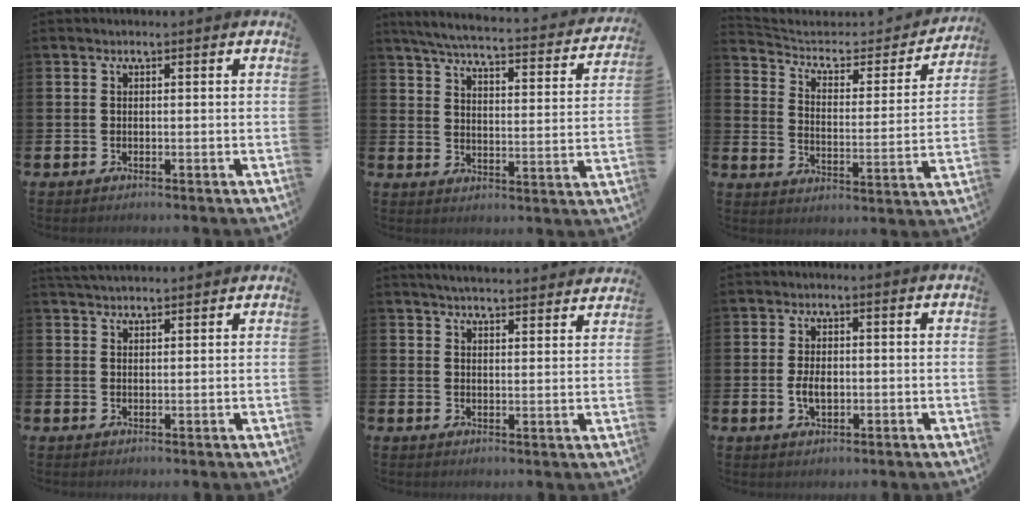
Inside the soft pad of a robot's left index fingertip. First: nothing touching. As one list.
[{"total": 5.2, "force": [4.8, 0.6, 1.9], "torque": [-0.062, -0.039, 0.077]}, {"total": 5.3, "force": [4.5, 2.5, 1.4], "torque": [-0.061, -0.035, 0.069]}, {"total": 3.0, "force": [3.0, 0.4, 0.4], "torque": [-0.004, -0.014, 0.053]}, {"total": 4.6, "force": [4.5, 0.0, 0.5], "torque": [-0.016, -0.030, 0.081]}, {"total": 3.1, "force": [-0.2, 1.8, 2.5], "torque": [-0.036, 0.001, -0.006]}]